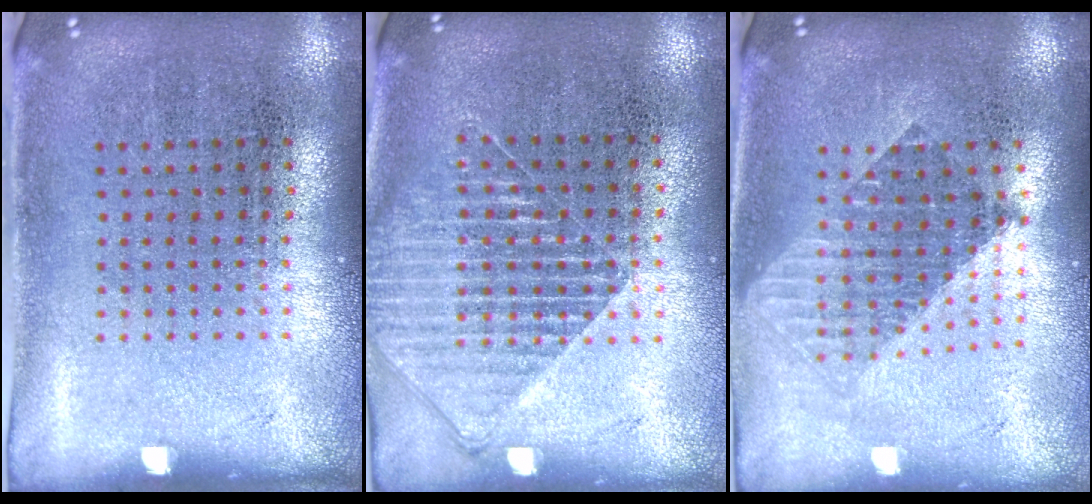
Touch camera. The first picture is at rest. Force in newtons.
{"total": 1.6, "press": 1.4, "slide": 0.8}
{"total": 1.7, "press": 1.4, "slide": 1.0}